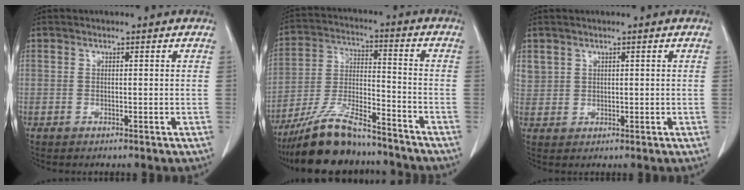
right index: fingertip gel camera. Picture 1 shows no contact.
{"total": 14.5, "force": [-12.4, 2.7, 7.1], "torque": [-0.139, -0.005, -0.222]}
{"total": 2.6, "force": [1.3, 2.2, 0.4], "torque": [-0.002, 0.005, 0.031]}